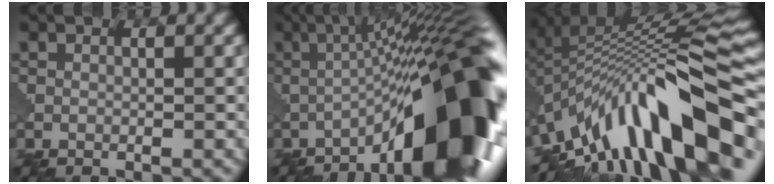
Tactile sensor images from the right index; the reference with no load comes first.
{"total": 14.0, "force": [-5.4, 2.9, 12.6], "torque": [-0.176, 0.010, -0.077]}
{"total": 13.1, "force": [-6.0, 4.5, 10.7], "torque": [-0.184, 0.032, -0.088]}